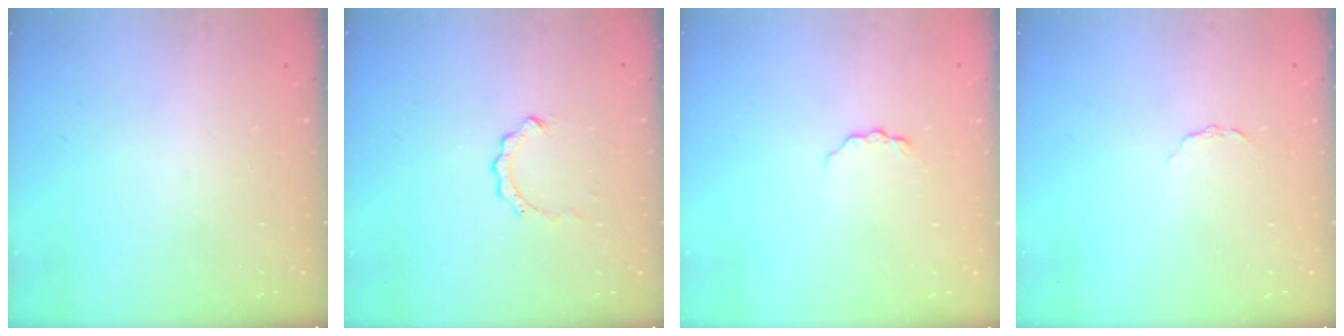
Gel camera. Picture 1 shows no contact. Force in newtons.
{"total": 2.7, "press": 2.7, "slide": 0.3}
{"total": 3.7, "press": 3.7, "slide": 0.3}
{"total": 2.0, "press": 2.0, "slide": 0.3}